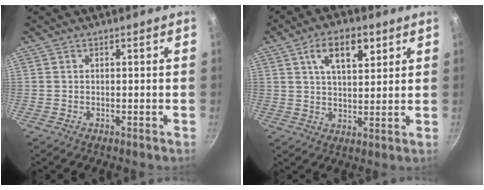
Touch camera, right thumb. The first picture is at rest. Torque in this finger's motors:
{"motor_torque": [0.39, 2.65, 0.99, 0.14, 0.10]}